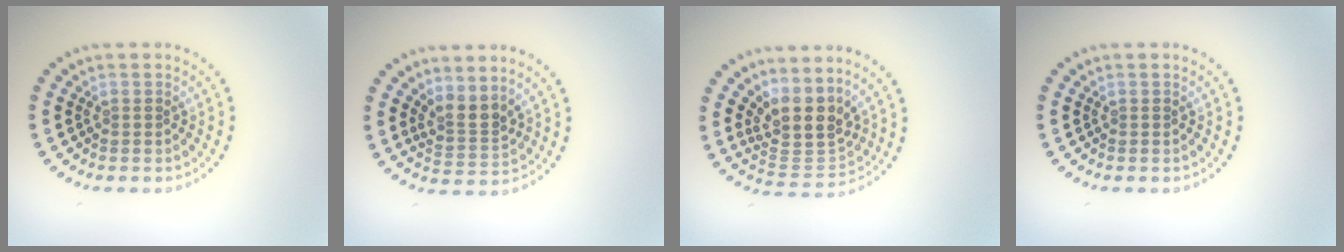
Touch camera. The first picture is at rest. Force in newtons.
{"total": 2.6, "press": 1.9, "slide": 1.8}
{"total": 4.2, "press": 3.4, "slide": 2.5}
{"total": 0.0}